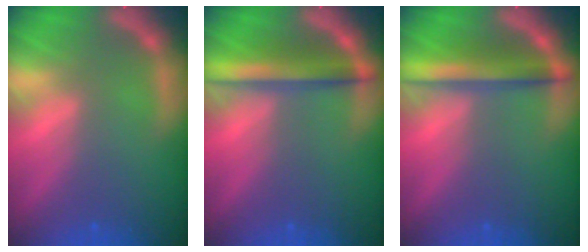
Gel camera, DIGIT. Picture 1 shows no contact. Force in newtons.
{"total": 5.0}
{"total": 5.0}